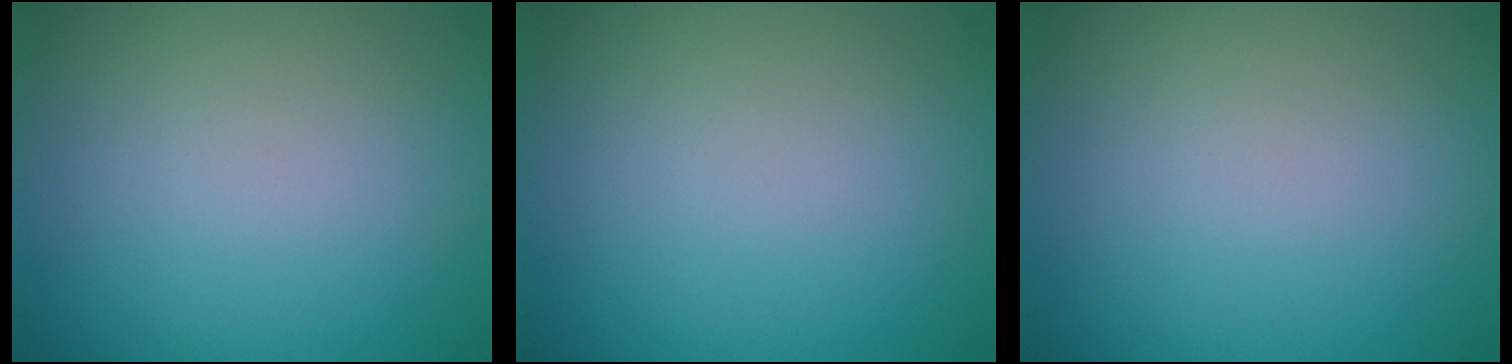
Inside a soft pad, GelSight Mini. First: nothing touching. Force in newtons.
{"total": 0.0}
{"total": 0.0}